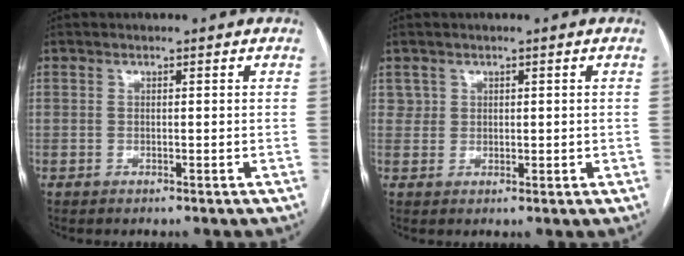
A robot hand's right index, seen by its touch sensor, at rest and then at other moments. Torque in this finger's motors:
{"motor_torque": [-0.26, 0.53, 0.07, 0.02]}